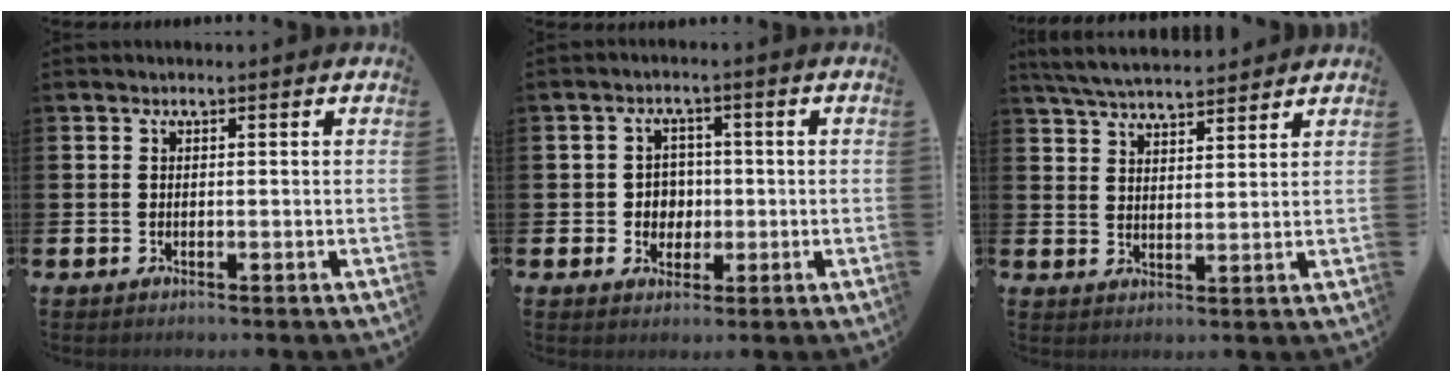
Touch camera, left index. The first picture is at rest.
{"total": 3.3, "force": [0.1, 3.2, 0.9], "torque": [-0.008, 0.000, -0.009]}
{"total": 5.5, "force": [5.3, 0.6, 1.0], "torque": [-0.038, -0.025, 0.097]}